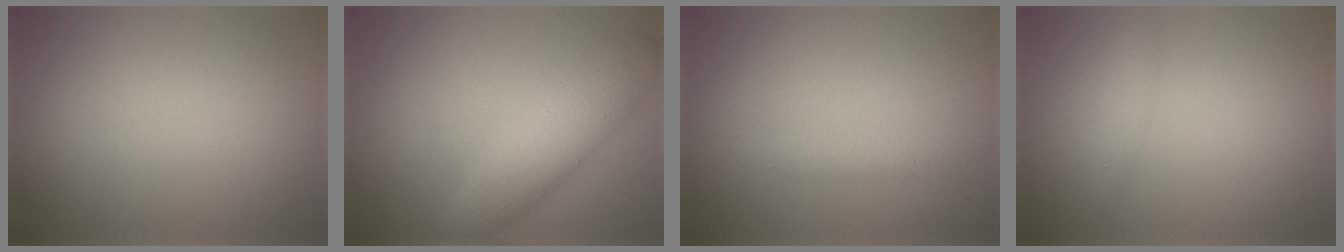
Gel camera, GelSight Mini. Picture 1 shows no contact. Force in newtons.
{"total": 4.2, "press": 4.2, "slide": 0.1}
{"total": 0.9, "press": 0.9, "slide": 0.0}
{"total": 1.3, "press": 1.3, "slide": 0.0}